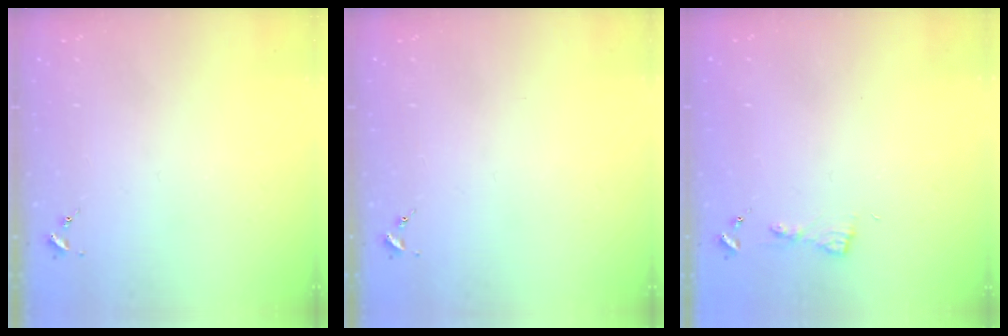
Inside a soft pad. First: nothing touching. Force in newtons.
{"total": 0.0}
{"total": 4.8, "press": 4.7, "slide": 0.6}